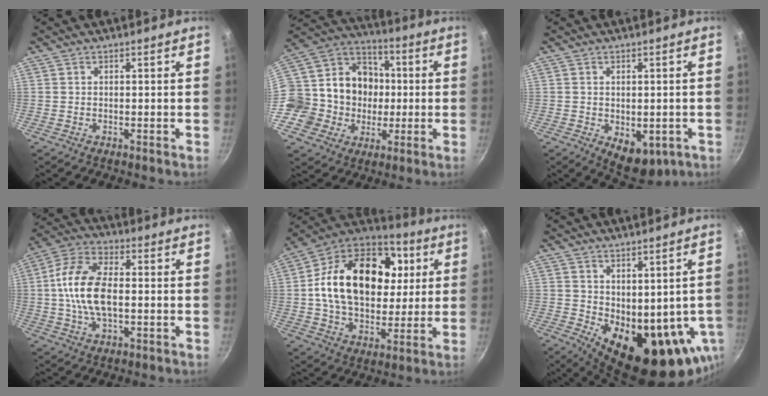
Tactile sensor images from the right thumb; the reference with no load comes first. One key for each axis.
{"total": 19.5, "fx": -0.8, "fy": 17.7, "fz": 8.1, "tx": -0.110, "ty": 0.035, "tz": -0.012}
{"total": 8.0, "fx": -2.2, "fy": 4.9, "fz": 5.9, "tx": -0.054, "ty": -0.005, "tz": -0.016}
{"total": 13.4, "fx": -0.3, "fy": 7.2, "fz": 11.3, "tx": -0.215, "ty": 0.028, "tz": -0.017}
{"total": 26.5, "fx": 4.5, "fy": 18.4, "fz": 18.5, "tx": -0.293, "ty": 0.020, "tz": 0.066}
{"total": 17.5, "fx": -2.1, "fy": 9.5, "fz": 14.5, "tx": -0.172, "ty": -0.031, "tz": 0.001}